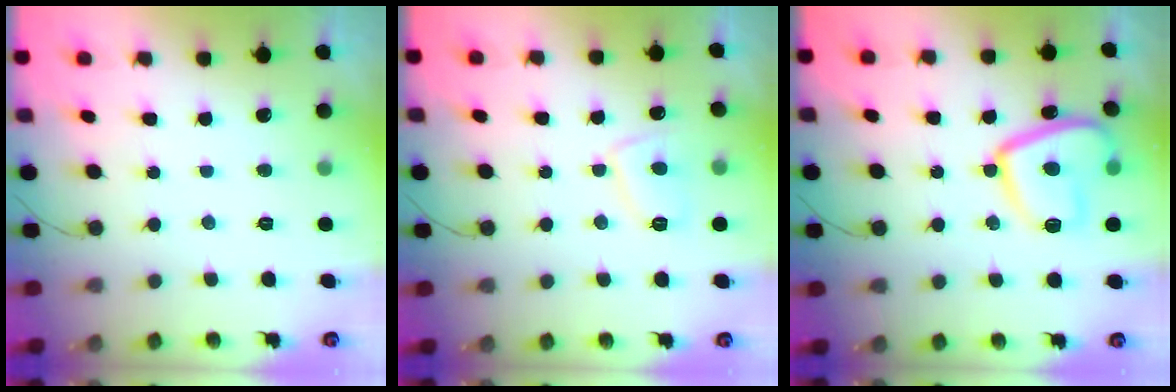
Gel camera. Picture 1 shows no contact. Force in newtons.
{"total": 7.2, "press": 7.2, "slide": 0.7}
{"total": 14.0, "press": 13.9, "slide": 1.7}